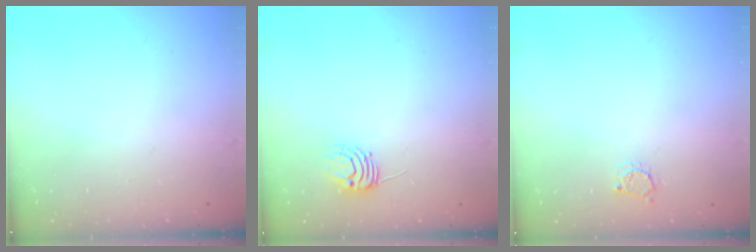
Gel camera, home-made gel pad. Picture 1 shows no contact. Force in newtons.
{"total": 5.9, "press": 5.9, "slide": 0.5}
{"total": 3.4, "press": 3.4, "slide": 0.4}